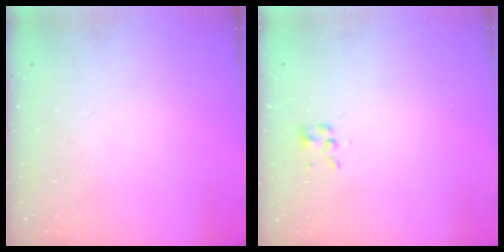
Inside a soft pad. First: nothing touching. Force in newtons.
{"total": 2.3, "press": 2.2, "slide": 0.8}